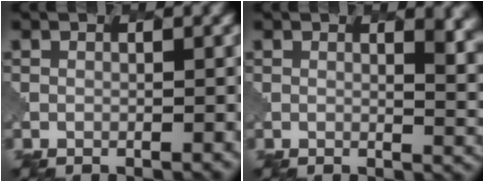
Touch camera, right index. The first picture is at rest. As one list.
[{"total": 6.1, "force": [2.2, 3.2, 4.7], "torque": [-0.013, 0.001, 0.028]}]